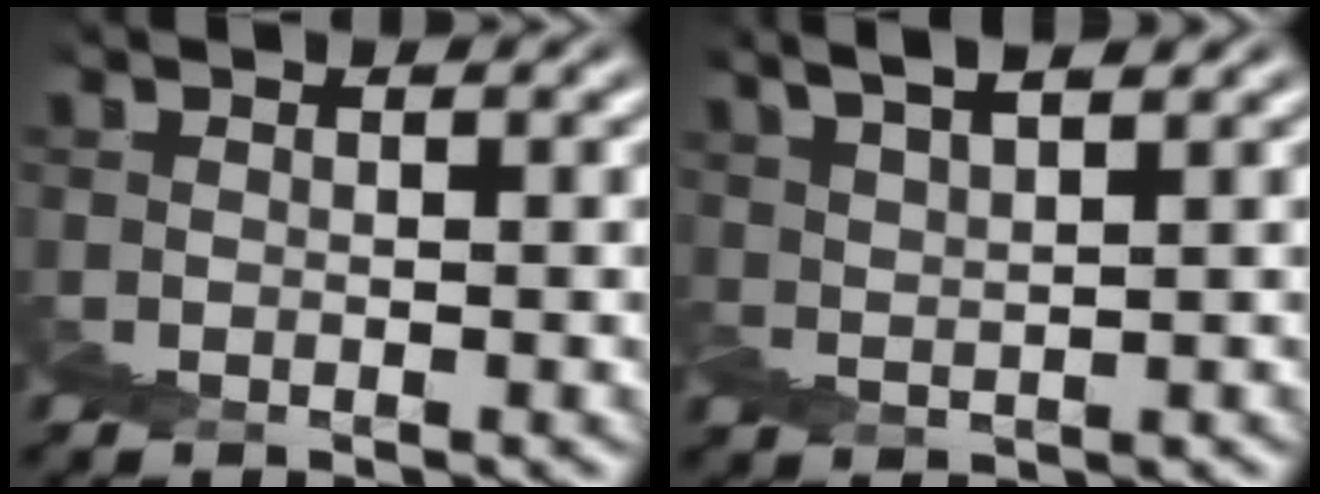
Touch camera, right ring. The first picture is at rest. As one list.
[{"total": 3.2, "force": [2.3, -1.3, 1.8], "torque": [-0.010, 0.027, 0.036]}]